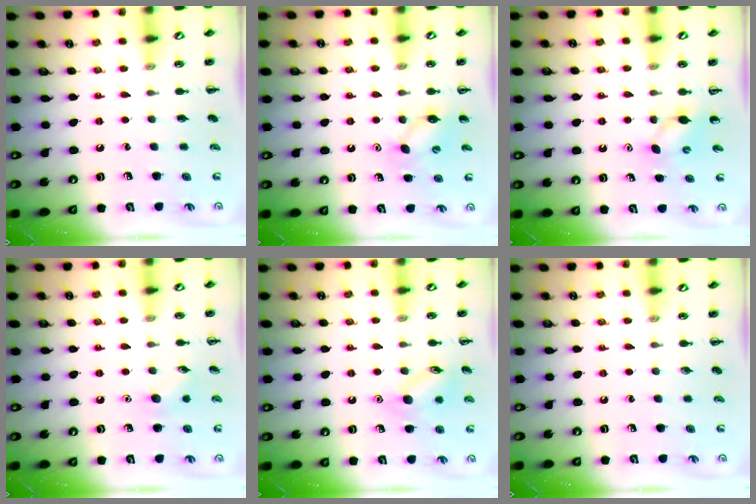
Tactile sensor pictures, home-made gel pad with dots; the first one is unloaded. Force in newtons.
{"total": 5.9, "press": 5.8, "slide": 1.1}
{"total": 3.8, "press": 3.6, "slide": 1.3}
{"total": 5.7, "press": 5.5, "slide": 1.6}
{"total": 9.5, "press": 9.5, "slide": 0.8}
{"total": 0.0}